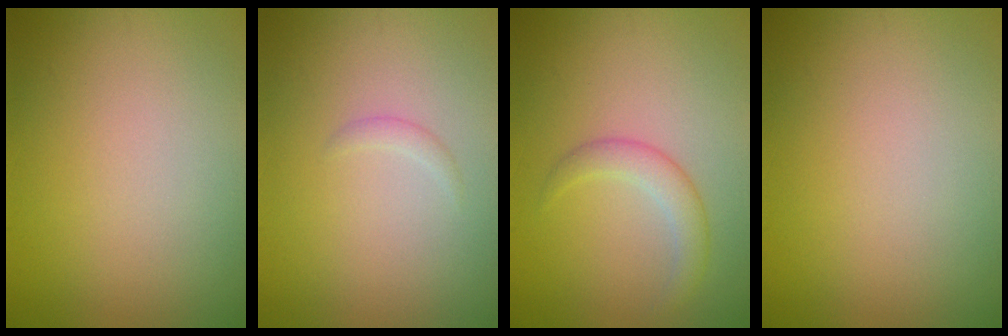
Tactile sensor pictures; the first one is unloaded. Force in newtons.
{"total": 0.7, "press": 0.7, "slide": 0.0}
{"total": 2.3, "press": 2.3, "slide": 0.0}
{"total": 0.0}